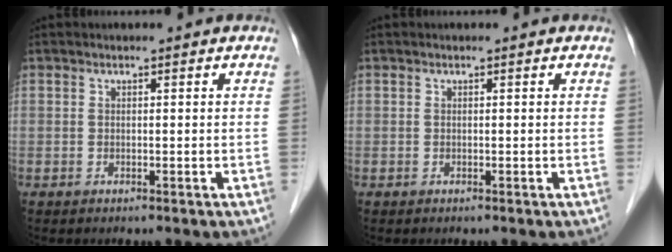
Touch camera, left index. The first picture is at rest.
{"total": 0.0}